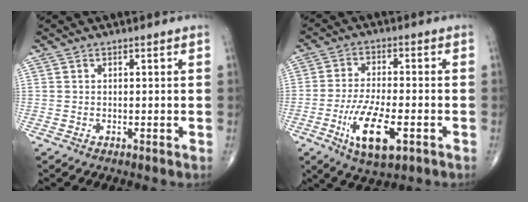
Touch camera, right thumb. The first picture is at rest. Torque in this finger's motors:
{"motor_torque": [0.26, 1.42, 0.59, 0.28, 0.40]}